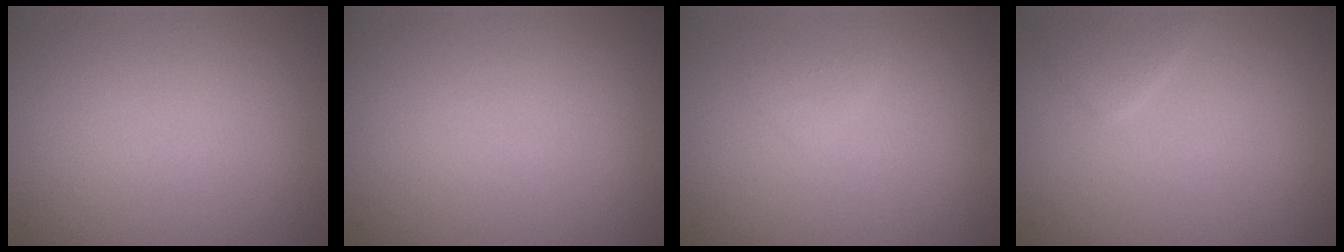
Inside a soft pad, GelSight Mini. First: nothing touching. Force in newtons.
{"total": 0.0}
{"total": 0.8, "press": 0.8, "slide": 0.1}
{"total": 1.3, "press": 1.3, "slide": 0.1}